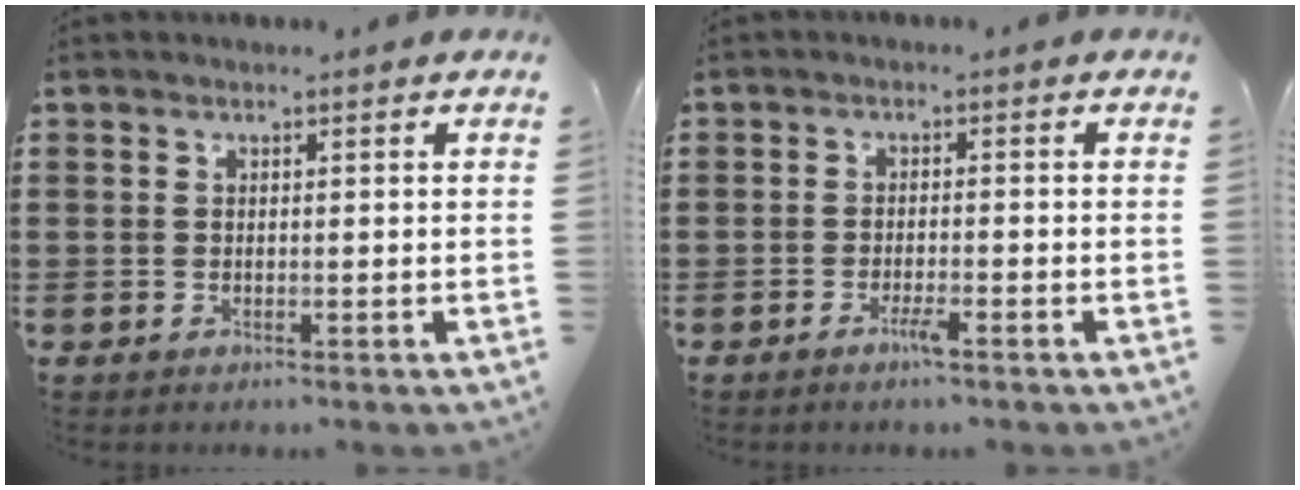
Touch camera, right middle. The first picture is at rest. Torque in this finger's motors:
{"motor_torque": [-0.08, -0.16, 0.18, 0.04]}